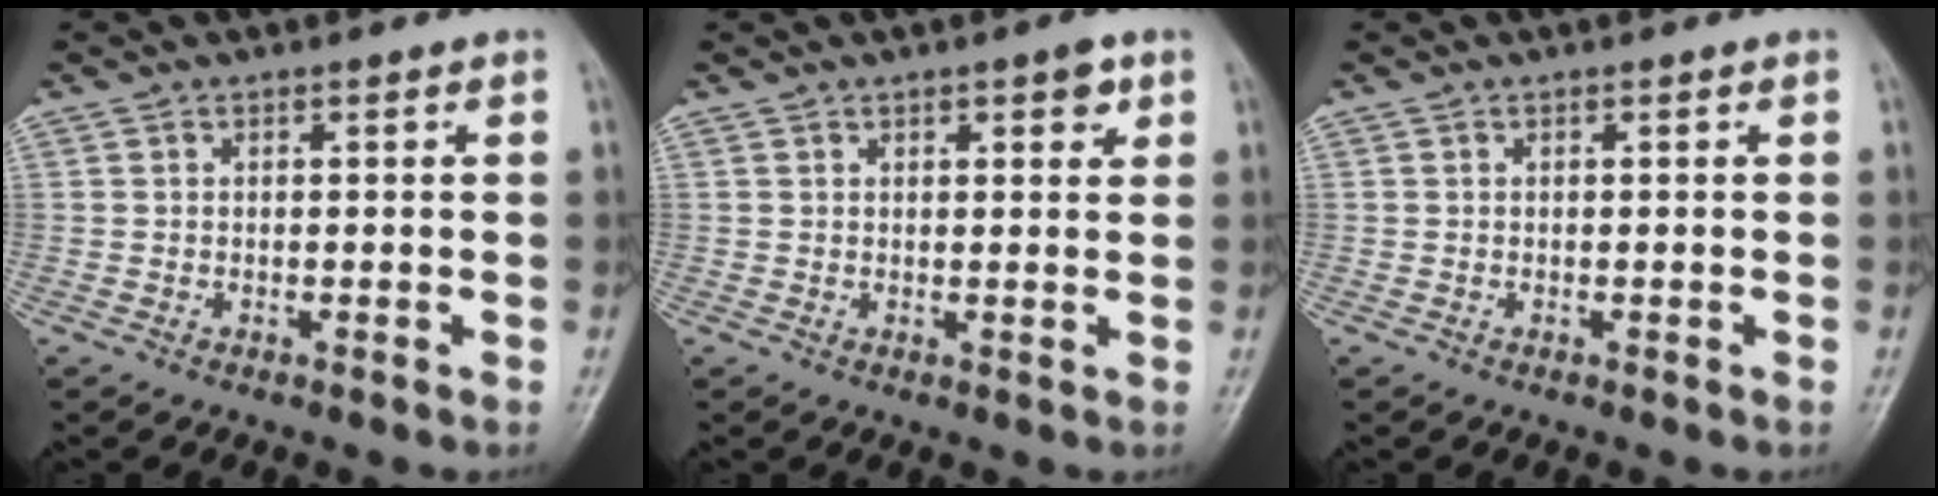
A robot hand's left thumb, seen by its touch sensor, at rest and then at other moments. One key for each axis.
{"total": 3.1, "fx": 1.7, "fy": 1.1, "fz": 2.4, "tx": -0.022, "ty": -0.005, "tz": 0.021}
{"total": 0.0}